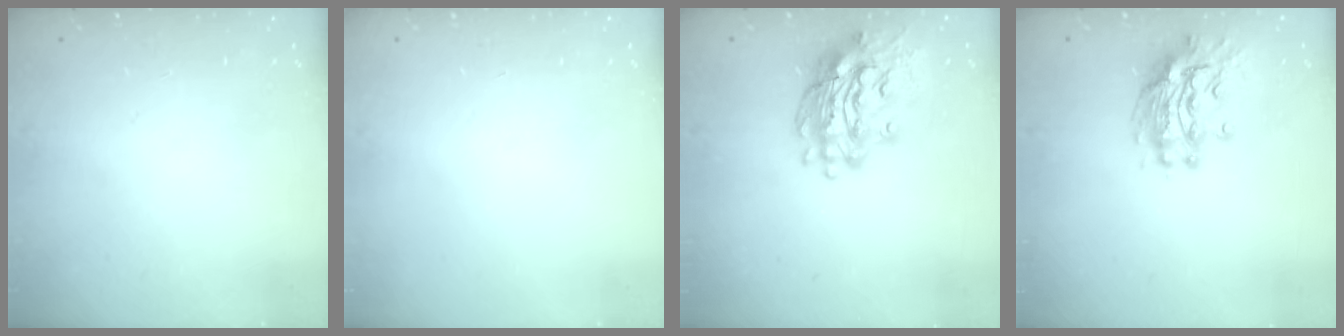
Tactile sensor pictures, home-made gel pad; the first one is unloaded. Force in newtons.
{"total": 0.0}
{"total": 18.5, "press": 18.4, "slide": 2.1}
{"total": 12.5, "press": 12.4, "slide": 1.0}